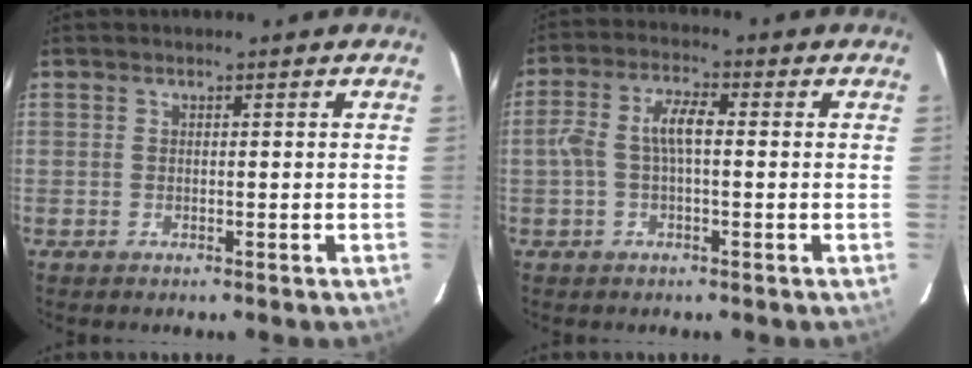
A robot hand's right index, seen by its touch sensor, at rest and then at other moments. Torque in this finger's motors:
{"motor_torque": [0.26, -0.13, 0.23, 0.08]}